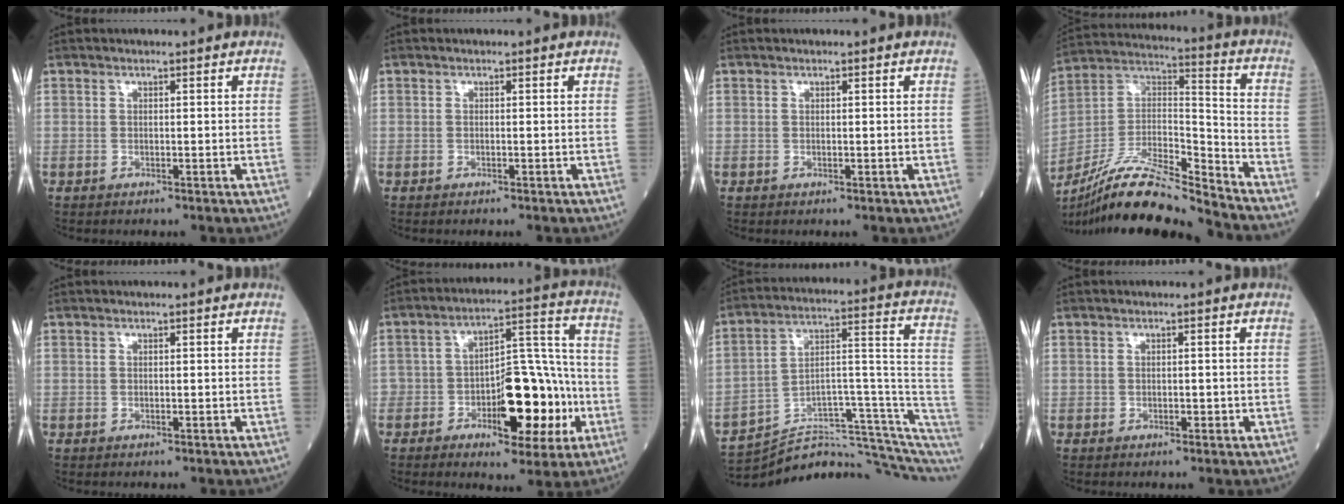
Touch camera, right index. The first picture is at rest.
{"total": 0.7, "force": [-0.6, 0.0, 0.4], "torque": [-0.006, 0.001, -0.006]}
{"total": 0.0}
{"total": 16.8, "force": [-15.3, 0.2, 6.9], "torque": [-0.130, 0.033, -0.278]}
{"total": 0.0}
{"total": 14.6, "force": [-4.6, 6.2, 12.4], "torque": [-0.185, 0.026, -0.062]}
{"total": 21.6, "force": [-19.3, 2.3, 9.5], "torque": [-0.092, 0.059, -0.281]}
{"total": 0.8, "force": [-0.1, 0.4, 0.7], "torque": [-0.012, 0.001, 0.001]}